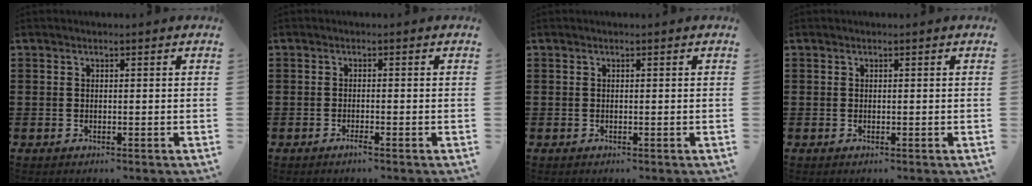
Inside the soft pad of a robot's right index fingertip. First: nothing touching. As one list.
[{"total": 1.2, "force": [-0.8, 0.0, 0.9], "torque": [-0.016, -0.005, -0.014]}, {"total": 0.0}, {"total": 0.0}]